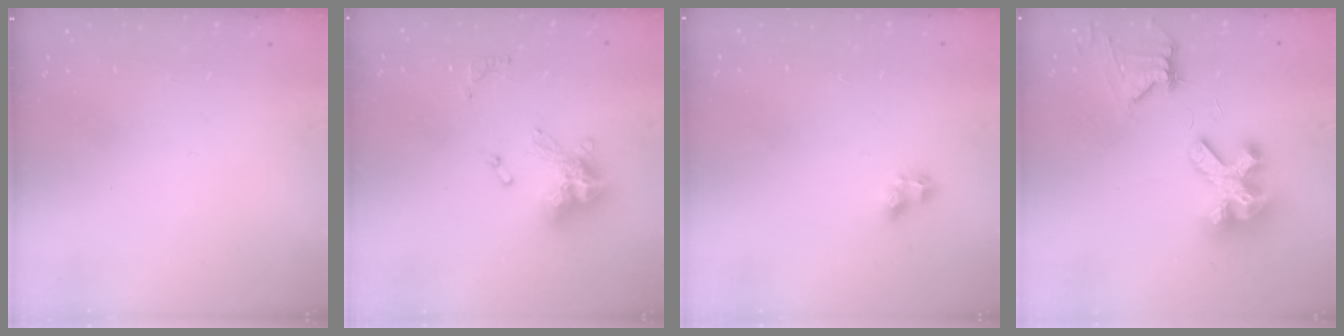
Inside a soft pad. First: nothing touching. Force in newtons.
{"total": 12.8, "press": 12.7, "slide": 1.4}
{"total": 4.4, "press": 4.3, "slide": 0.8}
{"total": 11.8, "press": 11.7, "slide": 1.4}